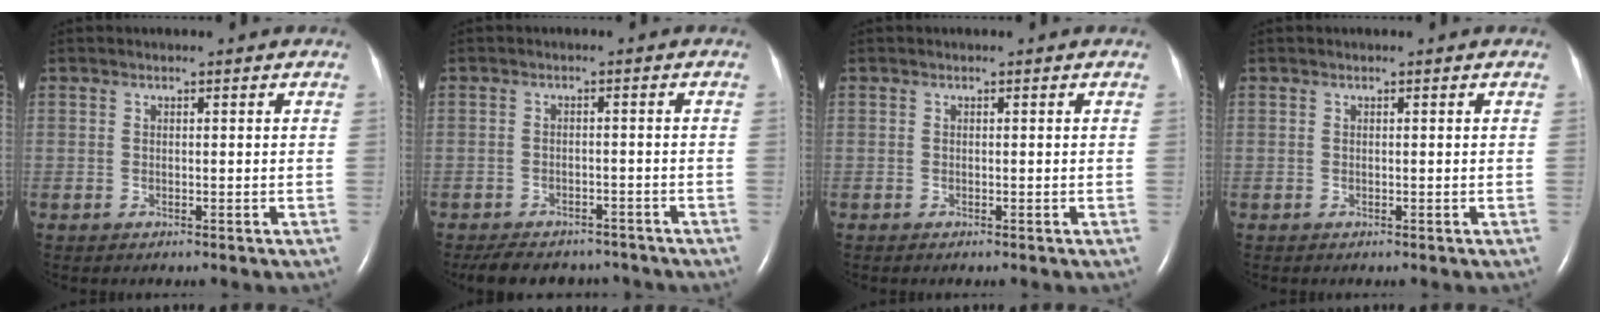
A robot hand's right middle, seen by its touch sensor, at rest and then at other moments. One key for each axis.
{"total": 10.1, "fx": -8.9, "fy": 4.0, "fz": 2.7, "tx": -0.052, "ty": 0.001, "tz": -0.112}
{"total": 0.0}
{"total": 0.0}